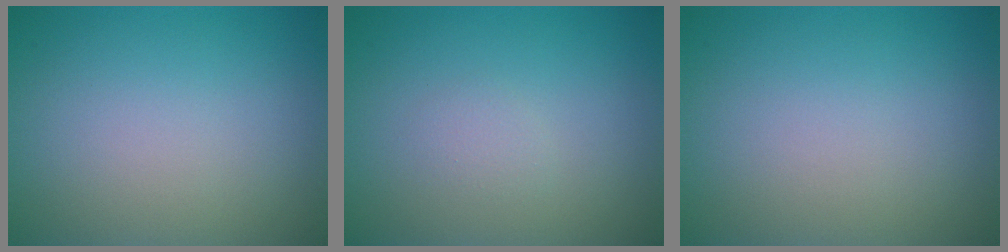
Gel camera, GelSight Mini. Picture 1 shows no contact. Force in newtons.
{"total": 0.8, "press": 0.8, "slide": 0.1}
{"total": 0.0}